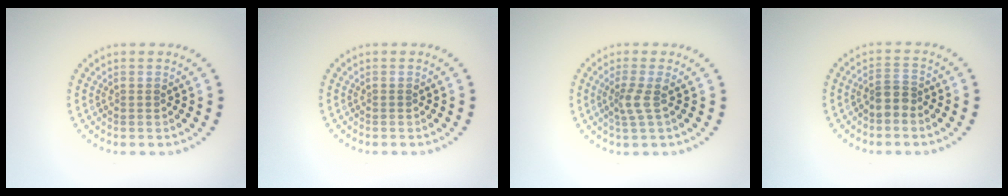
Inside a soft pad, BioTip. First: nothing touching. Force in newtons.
{"total": 0.0}
{"total": 1.9, "press": 1.4, "slide": 1.3}
{"total": 2.1, "press": 1.7, "slide": 1.2}